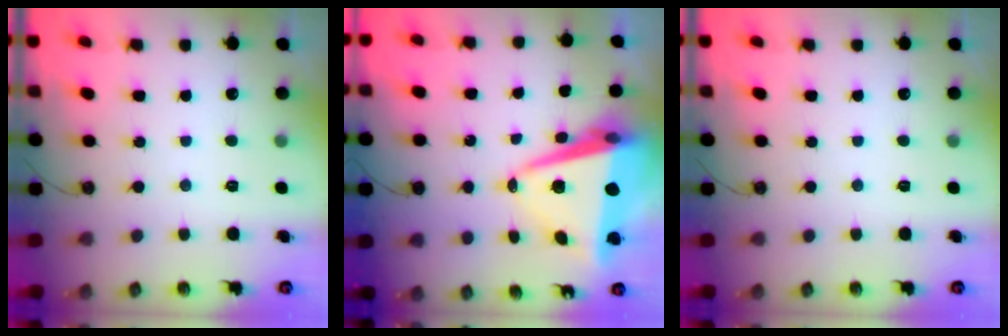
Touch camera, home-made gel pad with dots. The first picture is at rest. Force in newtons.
{"total": 12.9, "press": 12.5, "slide": 3.0}
{"total": 0.0}